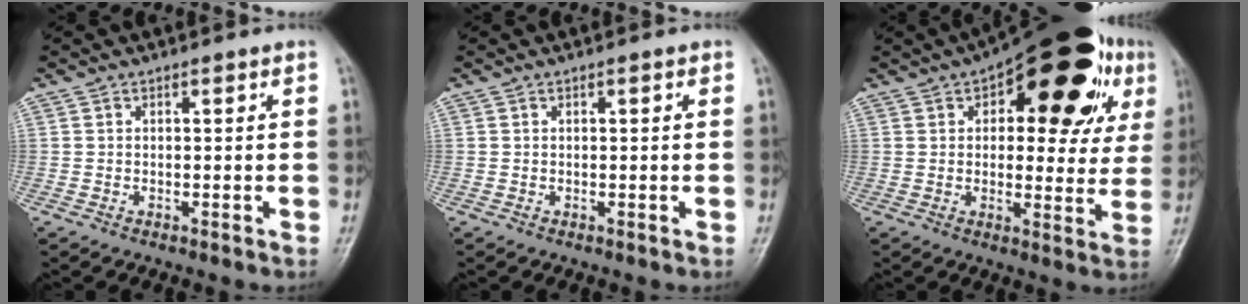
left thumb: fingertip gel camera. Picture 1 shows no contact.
{"total": 0.6, "force": [0.2, 0.3, 0.5], "torque": [-0.005, 0.002, 0.002]}
{"total": 23.6, "force": [9.5, 10.9, 18.7], "torque": [-0.218, 0.011, 0.125]}